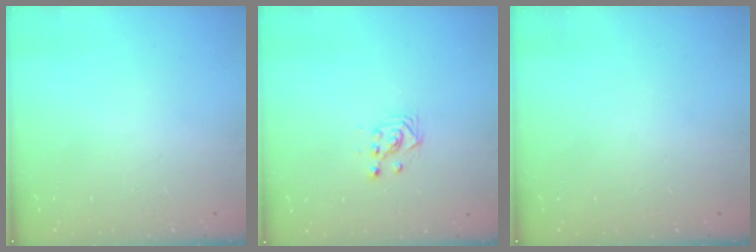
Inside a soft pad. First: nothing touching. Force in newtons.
{"total": 3.0, "press": 3.0, "slide": 0.1}
{"total": 0.0}